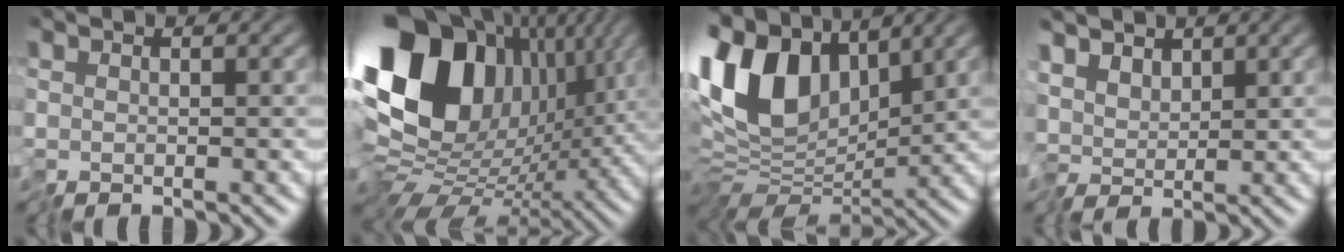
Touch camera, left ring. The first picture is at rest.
{"total": 17.8, "force": [4.6, 12.4, 11.9], "torque": [-0.241, 0.019, 0.072]}
{"total": 11.9, "force": [3.8, 7.4, 8.4], "torque": [-0.187, 0.017, 0.060]}
{"total": 2.5, "force": [0.6, 1.9, 1.4], "torque": [-0.031, 0.000, -0.001]}